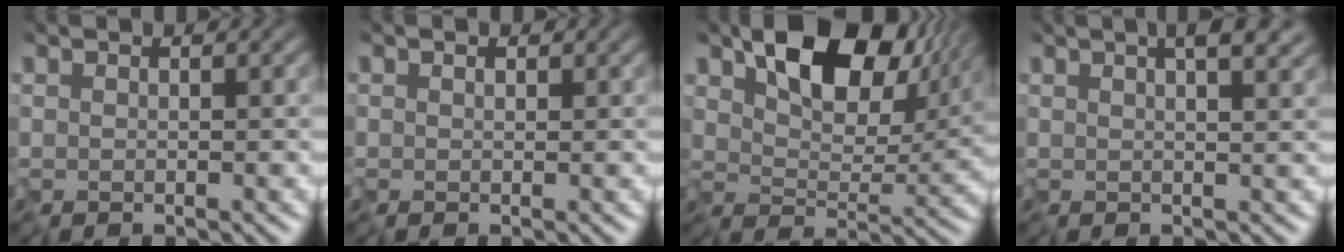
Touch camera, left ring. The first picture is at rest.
{"total": 0.8, "force": [0.4, 0.5, 0.5], "torque": [-0.006, 0.005, 0.001]}
{"total": 10.3, "force": [4.3, 6.1, 7.1], "torque": [-0.115, -0.002, 0.073]}
{"total": 6.6, "force": [3.6, 2.9, 4.7], "torque": [-0.060, 0.035, 0.031]}